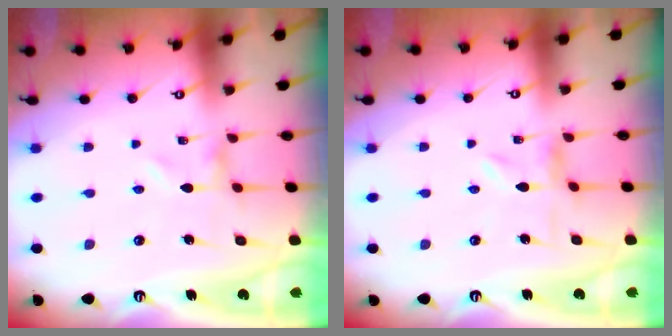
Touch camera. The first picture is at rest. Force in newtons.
{"total": 1.2, "press": 1.2, "slide": 0.3}